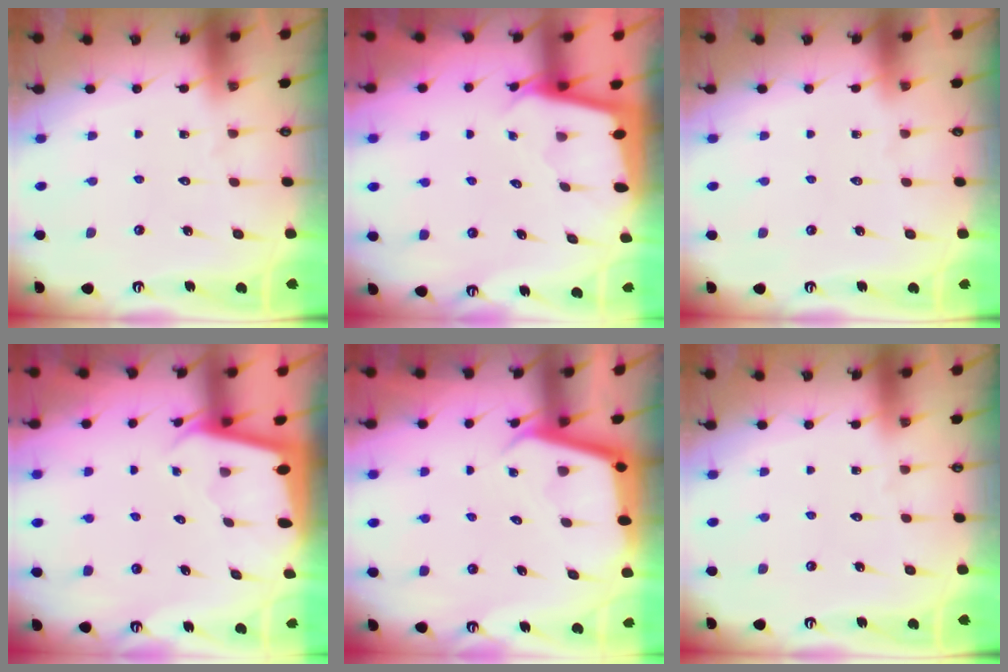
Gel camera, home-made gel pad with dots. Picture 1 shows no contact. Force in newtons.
{"total": 2.0, "press": 2.0, "slide": 0.1}
{"total": 0.0}
{"total": 1.7, "press": 1.7, "slide": 0.1}
{"total": 3.8, "press": 3.8, "slide": 0.3}
{"total": 0.0}